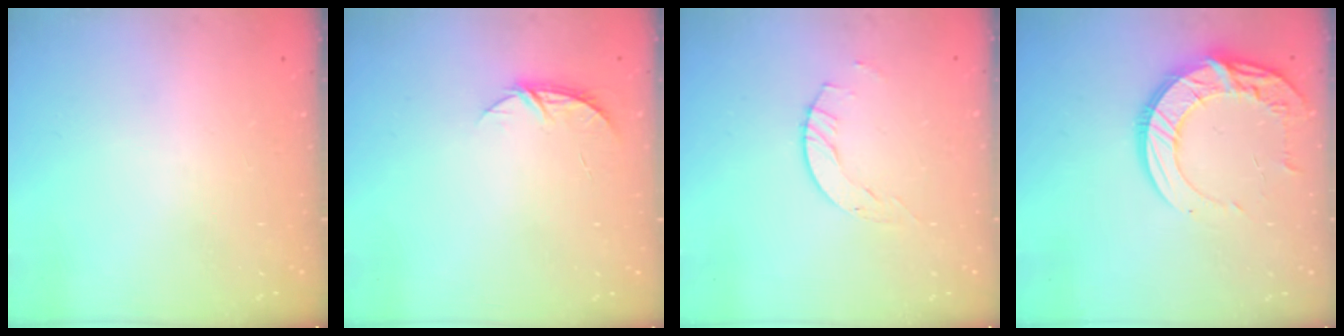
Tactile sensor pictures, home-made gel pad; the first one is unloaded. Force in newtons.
{"total": 4.6, "press": 4.6, "slide": 0.5}
{"total": 4.1, "press": 4.1, "slide": 0.2}
{"total": 13.6, "press": 13.5, "slide": 1.2}